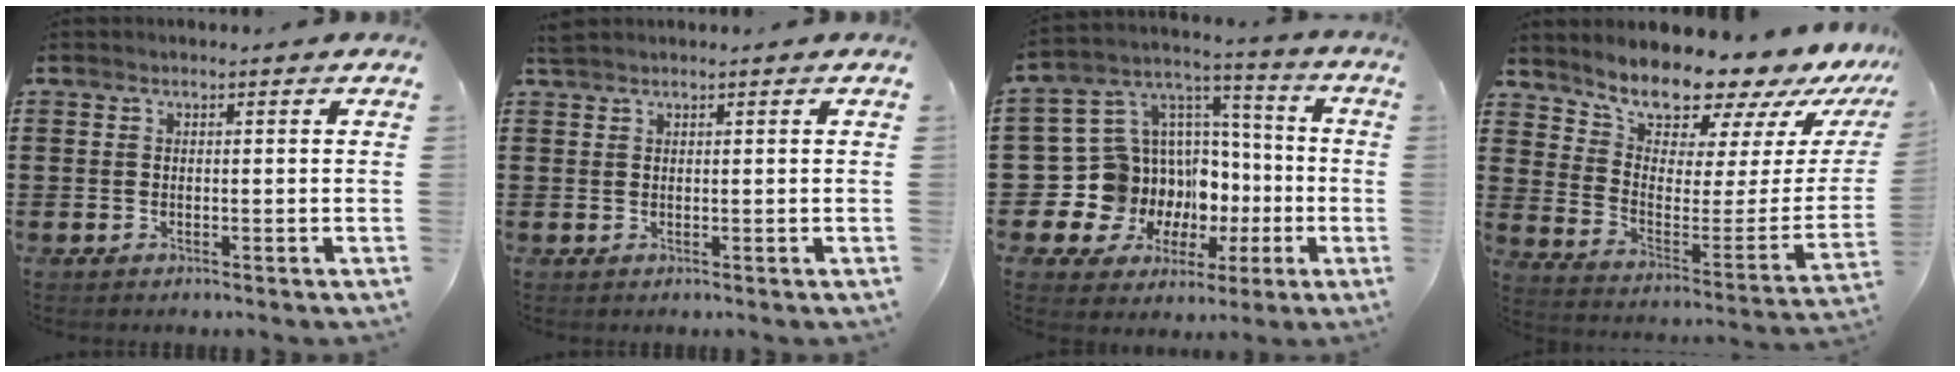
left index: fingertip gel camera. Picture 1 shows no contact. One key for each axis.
{"total": 1.1, "fx": 1.0, "fy": 0.2, "fz": 0.4, "tx": -0.011, "ty": 0.000, "tz": 0.019}
{"total": 12.2, "fx": -3.2, "fy": 11.7, "fz": 1.5, "tx": -0.075, "ty": -0.030, "tz": -0.025}
{"total": 10.8, "fx": 10.4, "fy": 2.0, "fz": 1.9, "tx": -0.056, "ty": -0.106, "tz": 0.175}